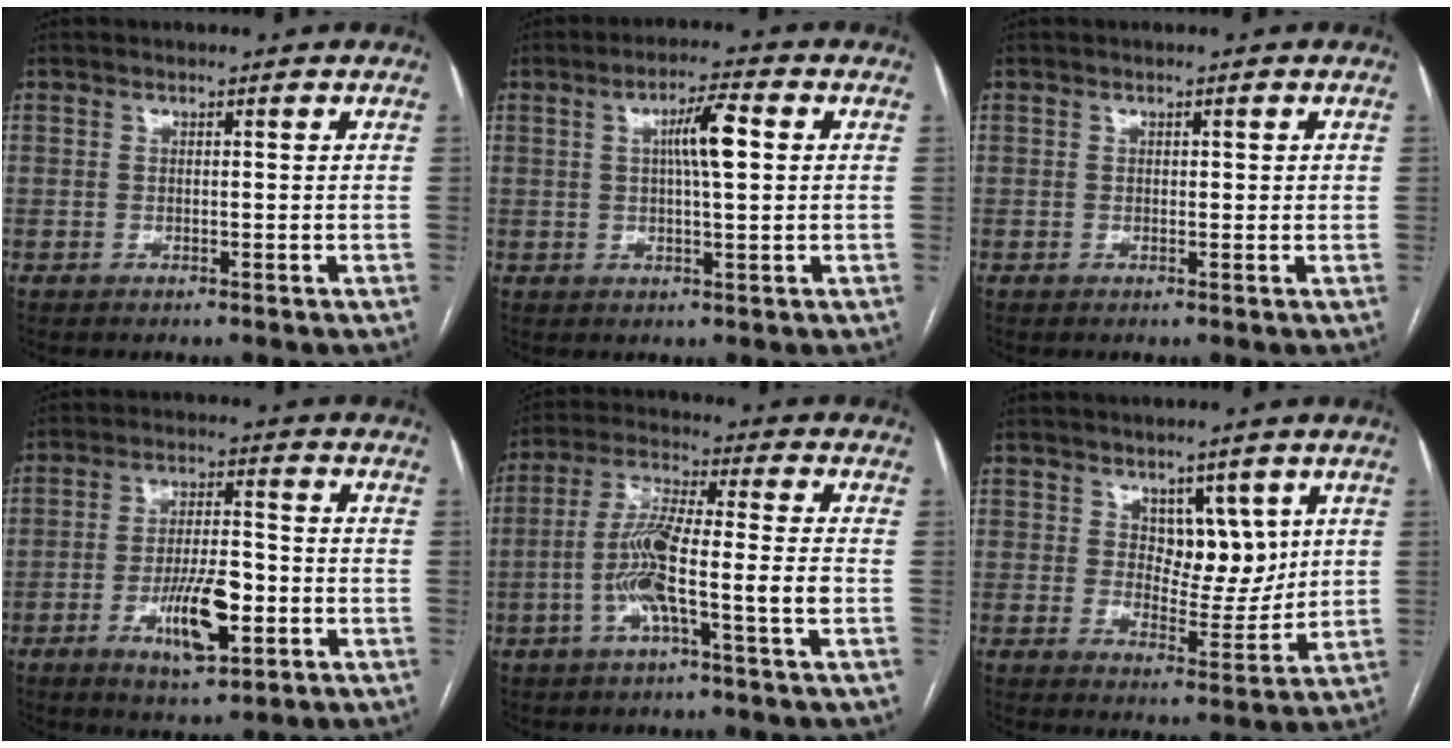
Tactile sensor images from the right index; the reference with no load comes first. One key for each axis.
{"total": 6.3, "fx": 1.2, "fy": 0.7, "fz": 6.2, "tx": -0.108, "ty": 0.011, "tz": 0.019}
{"total": 1.1, "fx": 0.2, "fy": 0.6, "fz": 0.9, "tx": -0.009, "ty": 0.004, "tz": 0.003}
{"total": 9.8, "fx": -3.4, "fy": 2.8, "fz": 8.7, "tx": -0.160, "ty": -0.001, "tz": -0.054}
{"total": 10.3, "fx": -2.8, "fy": 0.4, "fz": 9.8, "tx": -0.194, "ty": 0.012, "tz": -0.058}
{"total": 6.9, "fx": 2.8, "fy": 3.8, "fz": 5.0, "tx": -0.066, "ty": -0.002, "tz": 0.052}